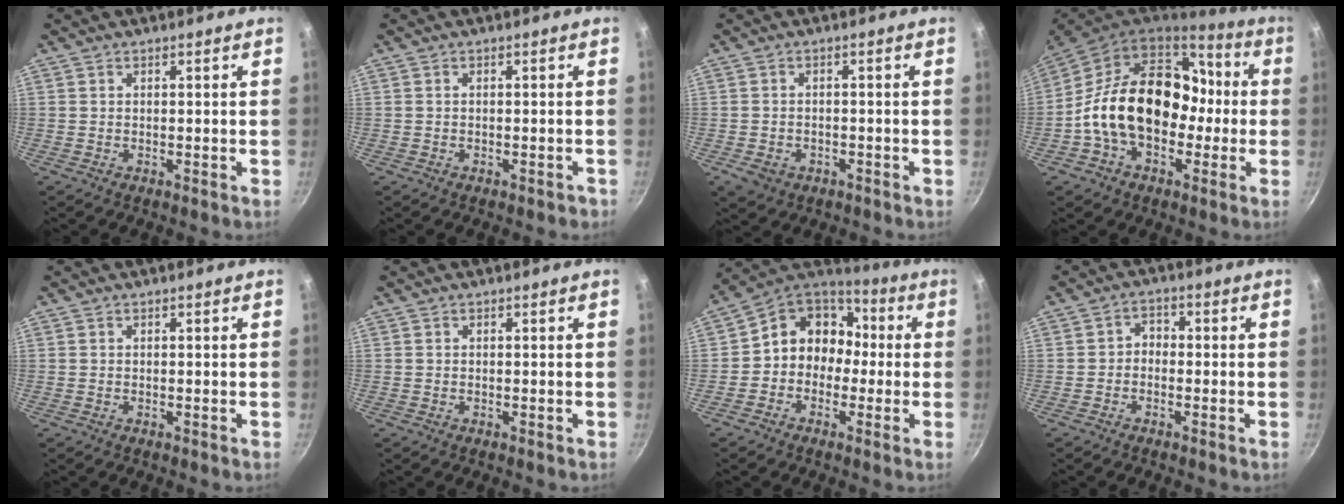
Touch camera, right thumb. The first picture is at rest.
{"total": 1.1, "force": [-0.7, 0.6, 0.6], "torque": [-0.002, 0.018, 0.001]}
{"total": 4.3, "force": [-1.8, 3.3, 2.0], "torque": [-0.033, 0.014, -0.017]}
{"total": 22.0, "force": [-1.6, 15.7, 15.4], "torque": [-0.224, 0.059, -0.031]}
{"total": 0.0}
{"total": 0.0}
{"total": 12.0, "force": [-0.7, 10.5, 5.8], "torque": [-0.044, 0.050, -0.035]}
{"total": 2.5, "force": [-0.9, 1.9, 1.3], "torque": [-0.011, 0.015, -0.025]}